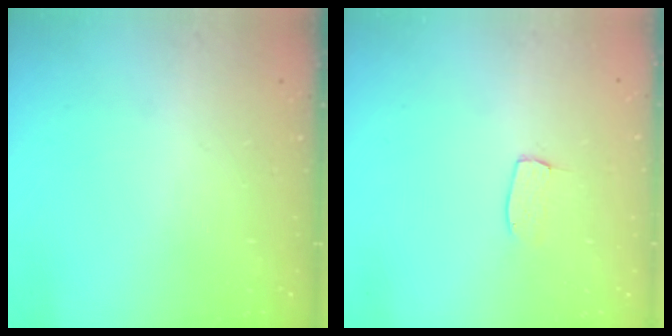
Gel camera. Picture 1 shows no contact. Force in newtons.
{"total": 3.8, "press": 3.8, "slide": 0.2}